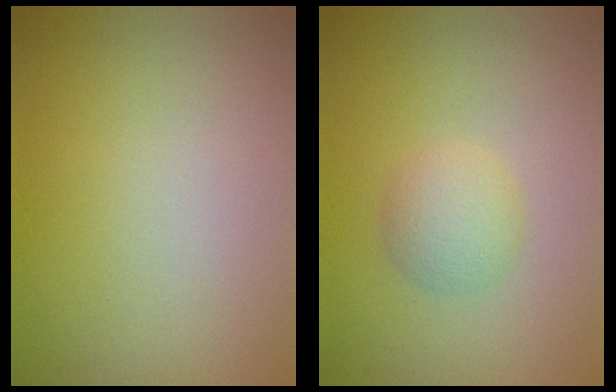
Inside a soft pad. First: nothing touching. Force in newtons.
{"total": 2.1, "press": 2.1, "slide": 0.1}